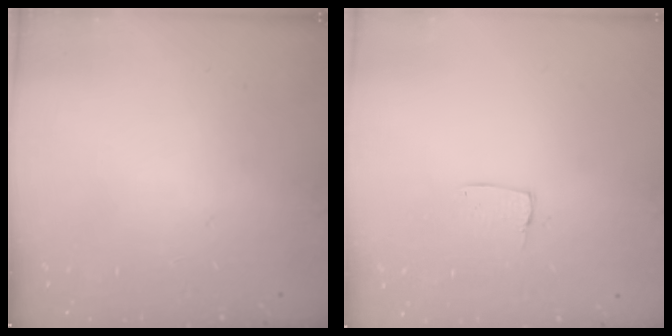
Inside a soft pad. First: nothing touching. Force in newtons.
{"total": 4.1, "press": 4.0, "slide": 0.2}